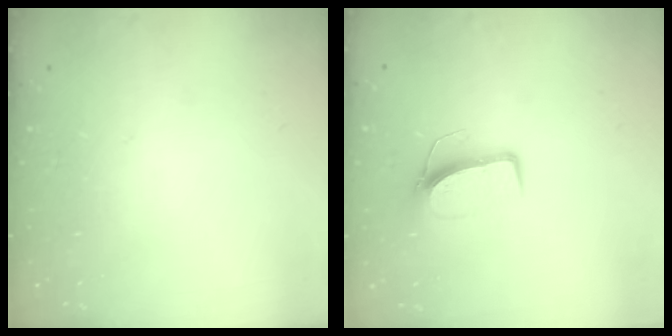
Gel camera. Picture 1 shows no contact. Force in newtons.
{"total": 7.8, "press": 7.7, "slide": 0.5}